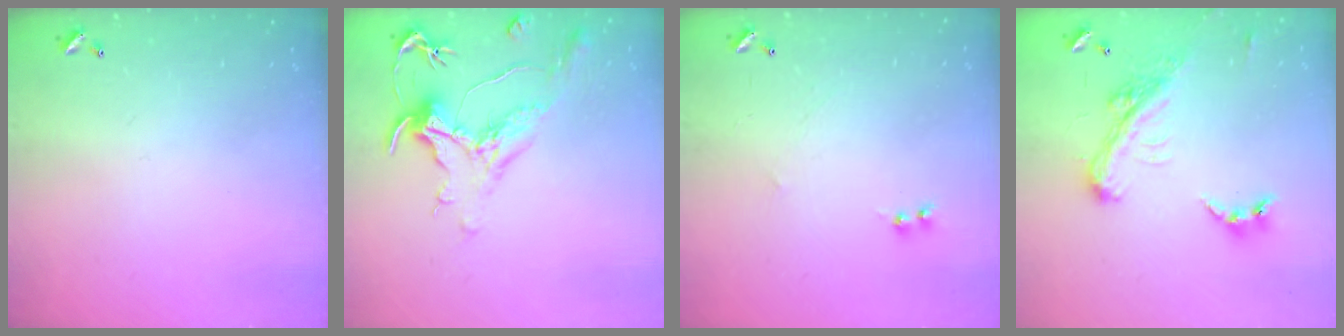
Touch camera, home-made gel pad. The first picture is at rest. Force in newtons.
{"total": 1.3, "press": 1.1, "slide": 0.7}
{"total": 1.1, "press": 0.9, "slide": 0.6}
{"total": 4.8, "press": 4.7, "slide": 1.1}